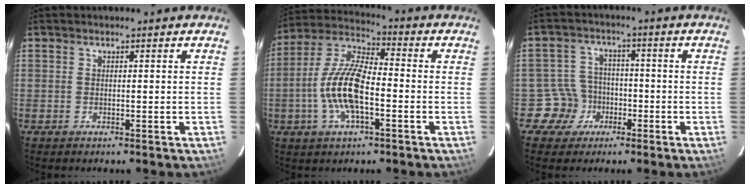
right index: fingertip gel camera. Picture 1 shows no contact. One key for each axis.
{"total": 13.1, "fx": -3.4, "fy": 4.8, "fz": 11.7, "tx": -0.243, "ty": 0.004, "tz": -0.068}
{"total": 6.2, "fx": -2.9, "fy": 5.5, "fz": -0.3, "tx": -0.005, "ty": 0.029, "tz": -0.048}